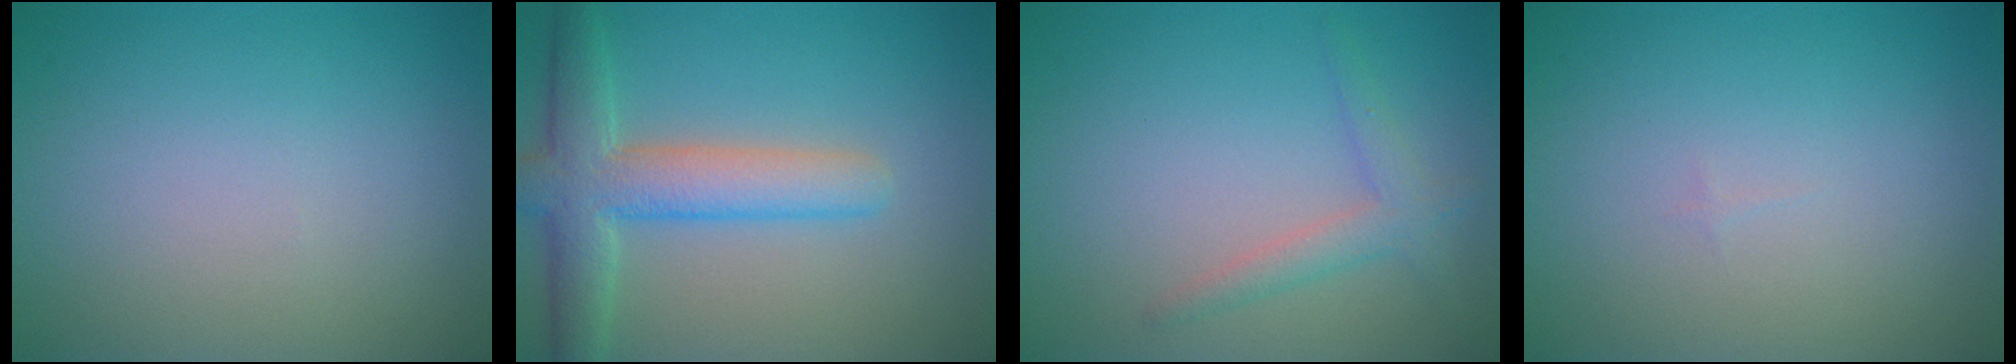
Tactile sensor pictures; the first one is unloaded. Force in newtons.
{"total": 5.8, "press": 5.8, "slide": 0.2}
{"total": 2.1, "press": 2.1, "slide": 0.1}
{"total": 0.0}